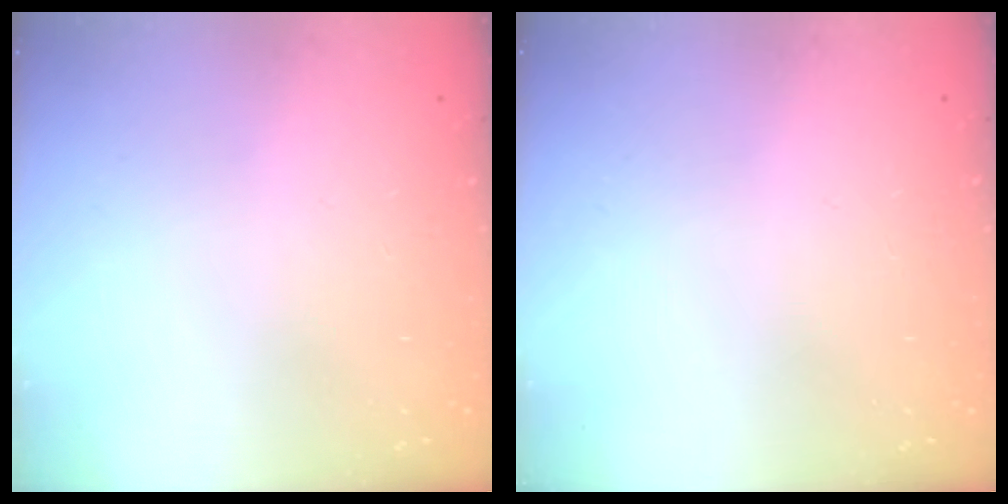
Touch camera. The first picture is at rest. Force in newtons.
{"total": 0.0}